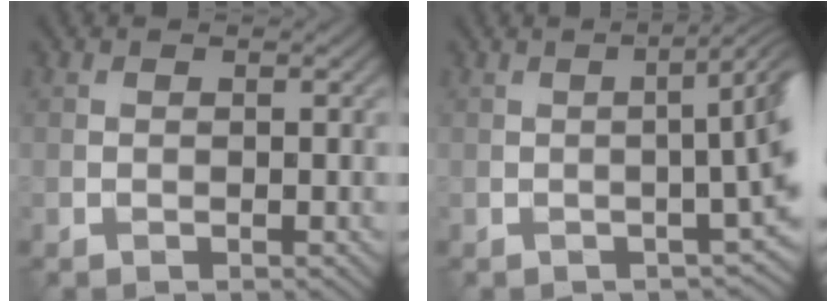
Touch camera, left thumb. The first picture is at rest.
{"total": 7.2, "force": [-0.5, 1.3, 7.0], "torque": [-0.070, 0.006, -0.003]}